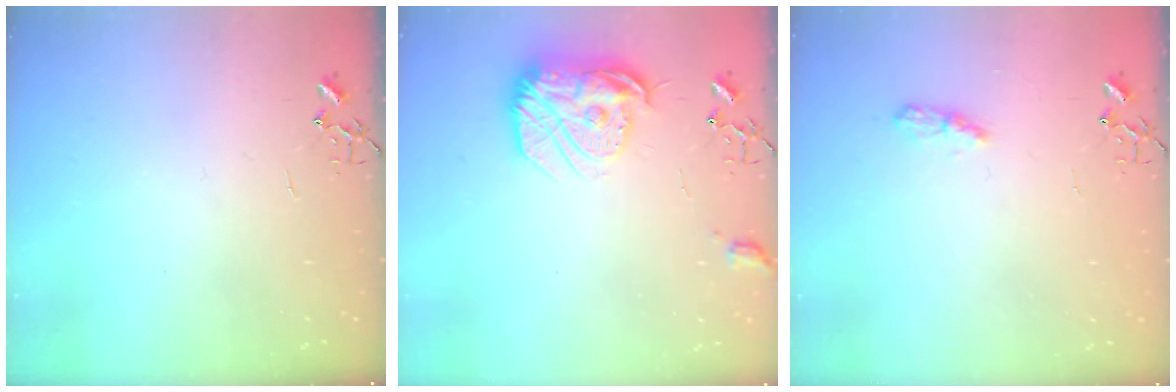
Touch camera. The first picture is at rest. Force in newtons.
{"total": 16.0, "press": 15.9, "slide": 1.3}
{"total": 6.4, "press": 6.4, "slide": 0.5}